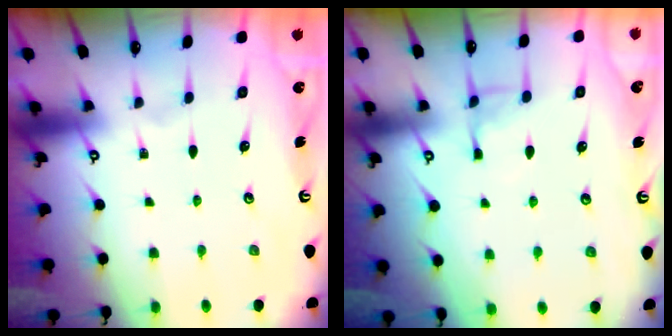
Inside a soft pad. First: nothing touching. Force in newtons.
{"total": 5.6, "press": 5.6, "slide": 0.8}